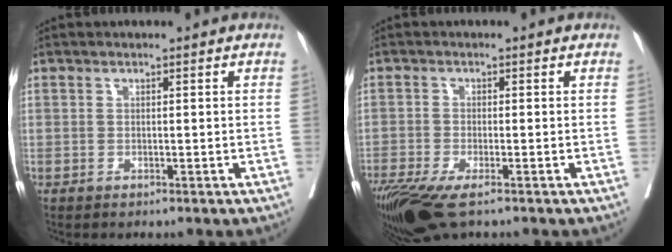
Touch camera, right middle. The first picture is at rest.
{"total": 9.6, "force": [-6.6, 2.7, 6.4], "torque": [-0.120, -0.023, -0.116]}